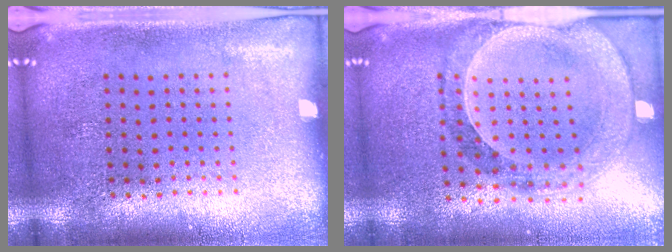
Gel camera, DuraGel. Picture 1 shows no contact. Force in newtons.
{"total": 1.5, "press": 1.5, "slide": 0.3}